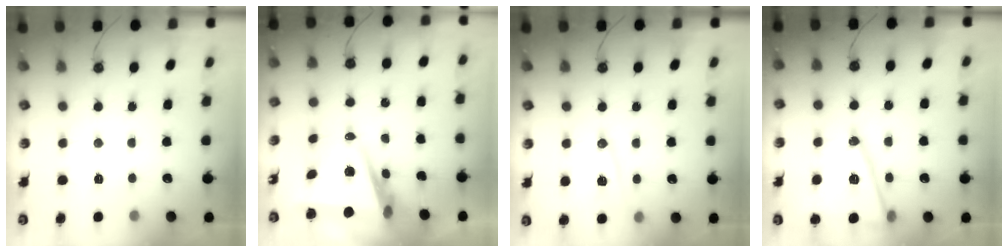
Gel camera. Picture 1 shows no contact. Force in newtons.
{"total": 9.5, "press": 8.6, "slide": 4.0}
{"total": 11.7, "press": 11.6, "slide": 0.6}
{"total": 17.0, "press": 16.7, "slide": 3.4}